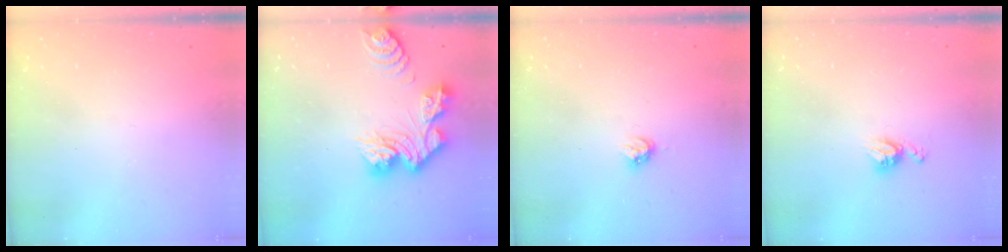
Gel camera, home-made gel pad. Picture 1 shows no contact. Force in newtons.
{"total": 13.3, "press": 13.3, "slide": 1.2}
{"total": 4.2, "press": 4.2, "slide": 0.6}
{"total": 5.2, "press": 5.2, "slide": 0.6}